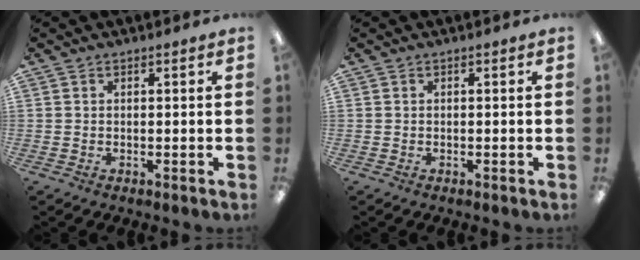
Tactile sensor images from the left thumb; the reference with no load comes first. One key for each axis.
{"total": 0.0}